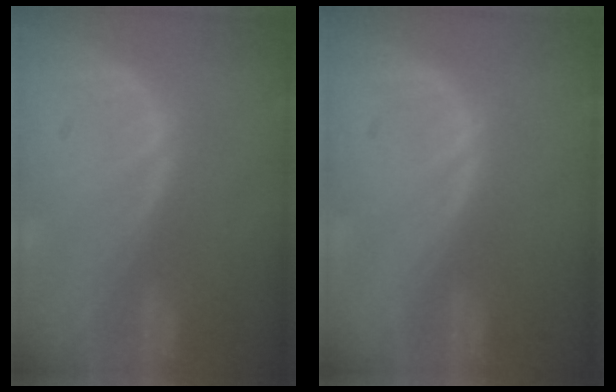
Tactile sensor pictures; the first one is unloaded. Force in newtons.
{"total": 0.0}